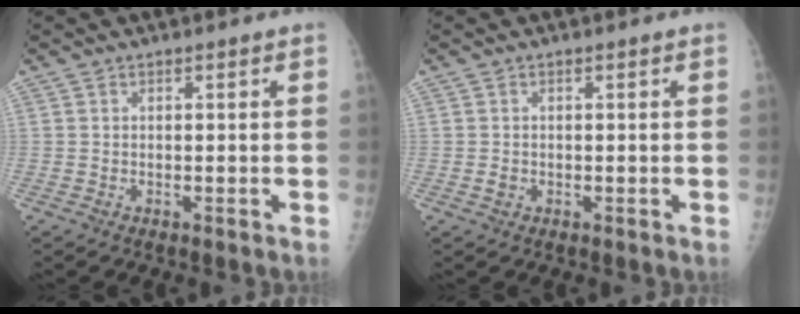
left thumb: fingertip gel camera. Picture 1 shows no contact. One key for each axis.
{"total": 1.1, "fx": -0.1, "fy": 0.9, "fz": 0.5, "tx": -0.006, "ty": 0.000, "tz": 0.000}